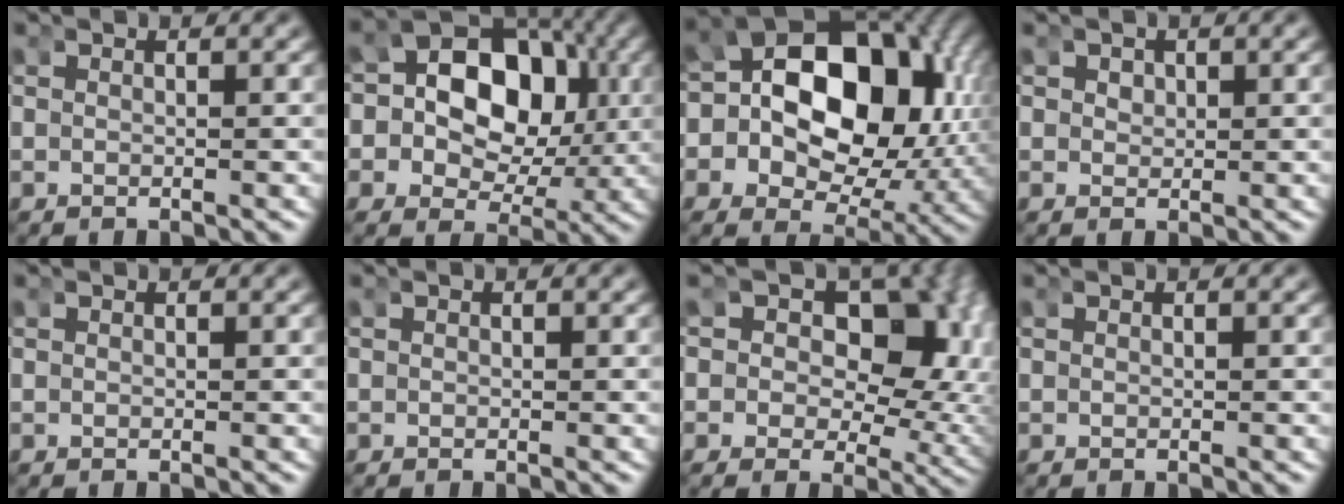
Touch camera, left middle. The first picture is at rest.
{"total": 15.6, "force": [0.9, 13.0, 8.7], "torque": [-0.187, -0.027, 0.012]}
{"total": 20.8, "force": [2.4, 15.6, 13.6], "torque": [-0.247, -0.023, 0.036]}
{"total": 1.5, "force": [0.5, 1.2, 0.6], "torque": [-0.014, -0.007, 0.015]}
{"total": 0.0}
{"total": 0.0}
{"total": 13.0, "force": [2.8, 9.6, 8.2], "torque": [-0.112, 0.015, 0.021]}
{"total": 0.0}